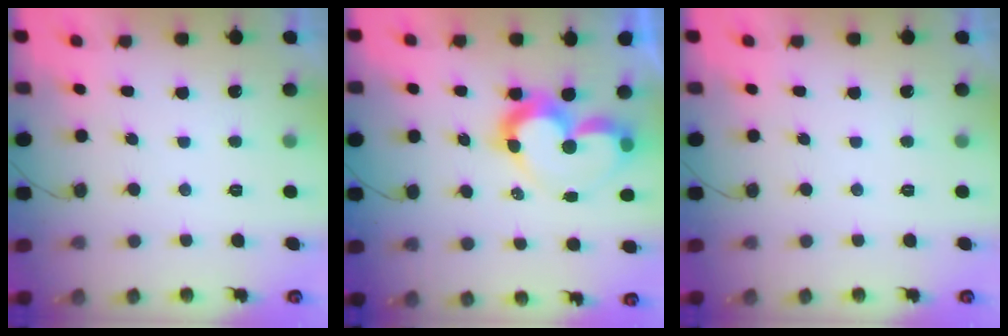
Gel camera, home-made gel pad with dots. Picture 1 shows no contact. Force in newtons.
{"total": 11.4, "press": 11.3, "slide": 1.1}
{"total": 0.0}